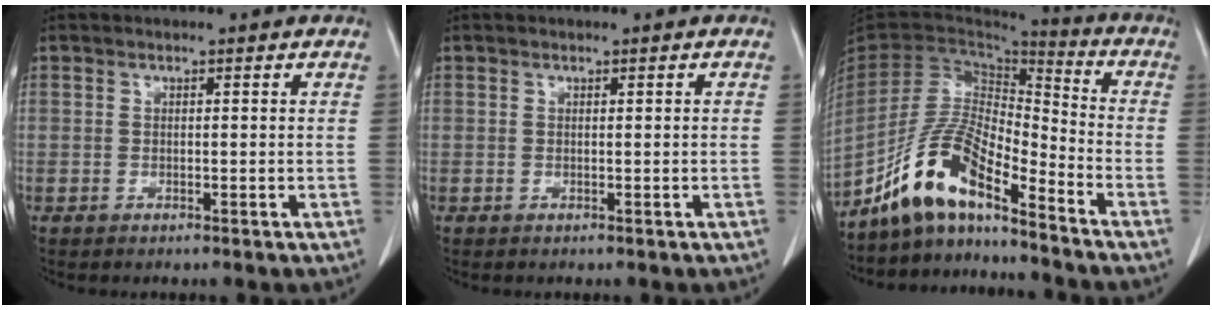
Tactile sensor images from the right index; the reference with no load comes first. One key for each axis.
{"total": 0.0}
{"total": 12.0, "fx": -9.4, "fy": 2.6, "fz": 7.1, "tx": -0.146, "ty": 0.019, "tz": -0.176}